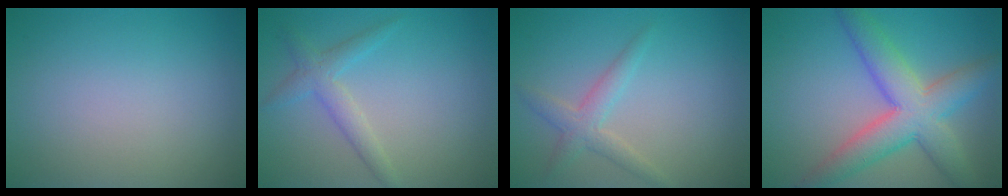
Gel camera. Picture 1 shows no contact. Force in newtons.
{"total": 2.3, "press": 2.3, "slide": 0.2}
{"total": 2.4, "press": 2.4, "slide": 0.1}
{"total": 7.3, "press": 7.3, "slide": 0.4}